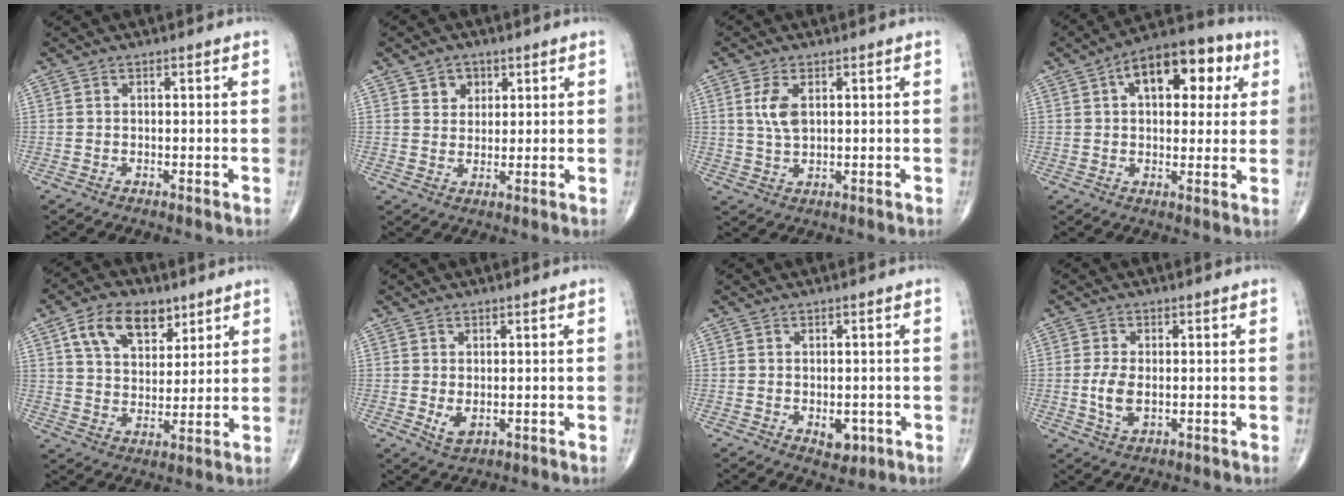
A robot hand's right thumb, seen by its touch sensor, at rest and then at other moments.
{"total": 4.1, "force": [2.1, 3.3, 1.4], "torque": [-0.001, -0.012, 0.035]}
{"total": 4.9, "force": [1.4, 2.5, 4.0], "torque": [-0.083, -0.005, 0.030]}
{"total": 15.3, "force": [5.2, 8.3, 11.7], "torque": [-0.125, 0.017, 0.069]}
{"total": 12.1, "force": [6.3, 7.5, 7.2], "torque": [-0.096, -0.023, 0.114]}
{"total": 2.8, "force": [-0.2, 1.6, 2.2], "torque": [-0.033, -0.007, 0.005]}
{"total": 3.6, "force": [-1.0, 2.4, 2.5], "torque": [-0.017, -0.001, -0.005]}
{"total": 4.5, "force": [-0.3, 2.4, 3.8], "torque": [-0.081, -0.008, -0.005]}